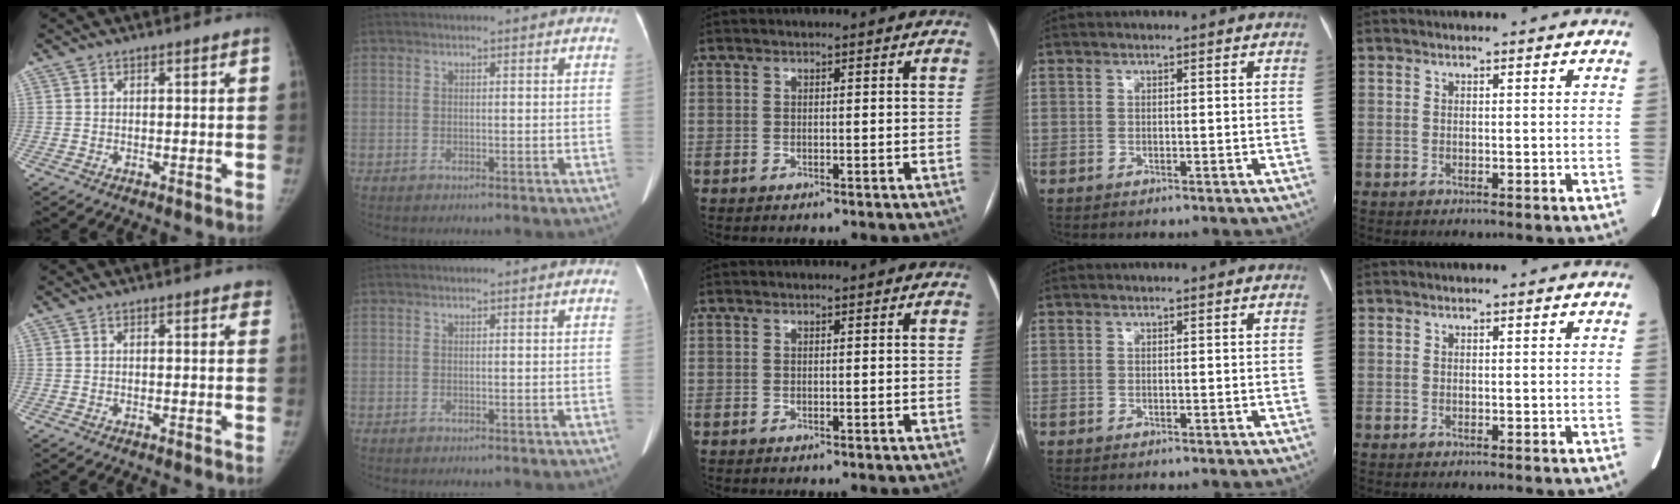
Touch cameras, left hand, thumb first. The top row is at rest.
{"thumb": {"total": 1.2, "force": [0.9, 0.6, 0.5], "torque": [0.008, -0.002, 0.003]}}